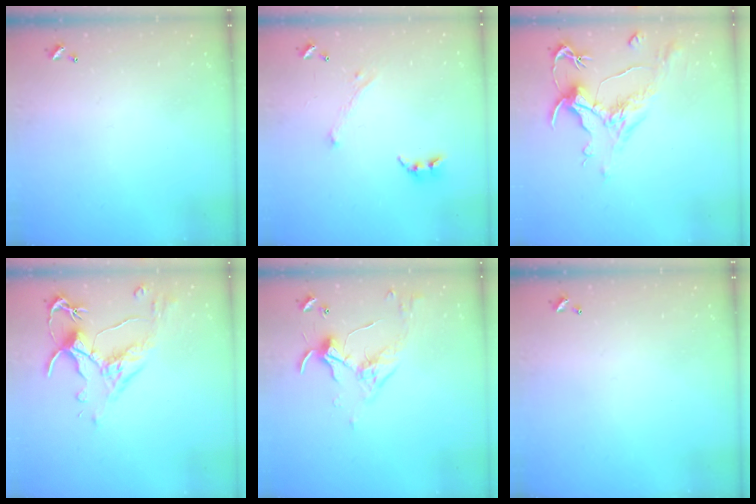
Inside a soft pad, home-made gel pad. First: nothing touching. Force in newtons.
{"total": 2.3, "press": 2.2, "slide": 0.6}
{"total": 1.6, "press": 0.7, "slide": 1.4}
{"total": 2.6, "press": 2.2, "slide": 1.3}
{"total": 3.5, "press": 3.4, "slide": 0.7}
{"total": 0.0}